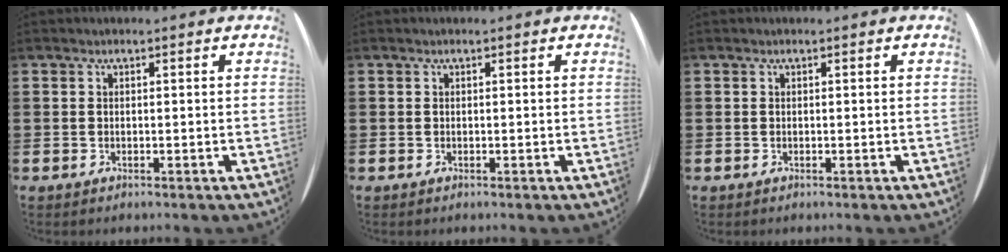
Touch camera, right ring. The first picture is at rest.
{"total": 0.0}
{"total": 0.0}